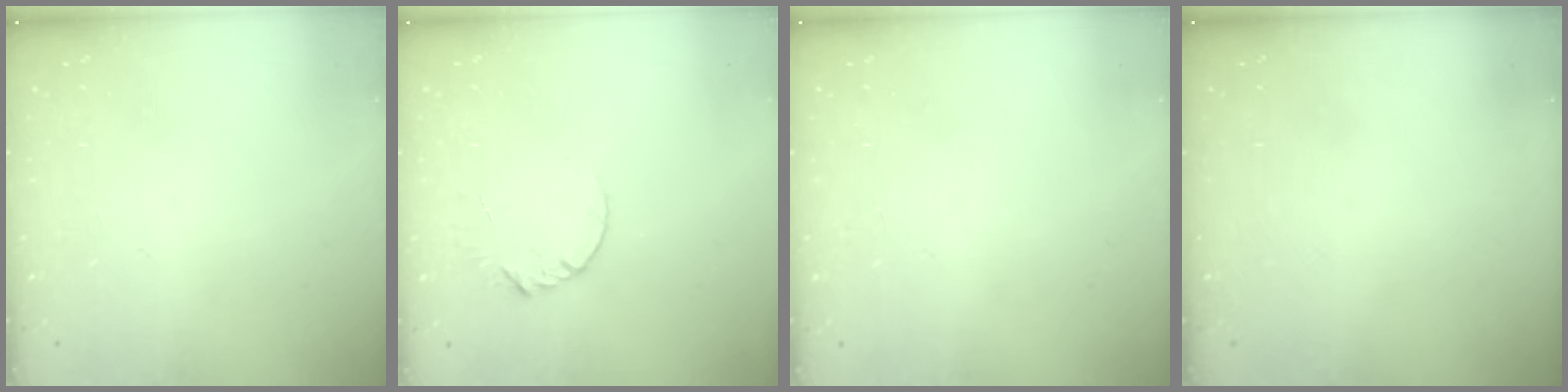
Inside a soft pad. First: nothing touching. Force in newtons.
{"total": 4.6, "press": 4.6, "slide": 0.5}
{"total": 2.6, "press": 2.6, "slide": 0.2}
{"total": 0.0}